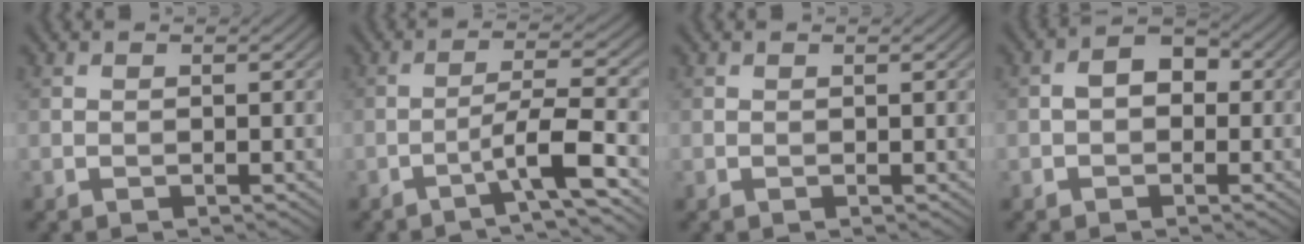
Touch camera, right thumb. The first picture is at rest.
{"total": 6.3, "force": [-3.2, 0.5, 5.4], "torque": [-0.088, 0.018, -0.072]}
{"total": 0.0}
{"total": 3.3, "force": [-0.4, 2.4, 2.2], "torque": [-0.038, 0.006, -0.014]}